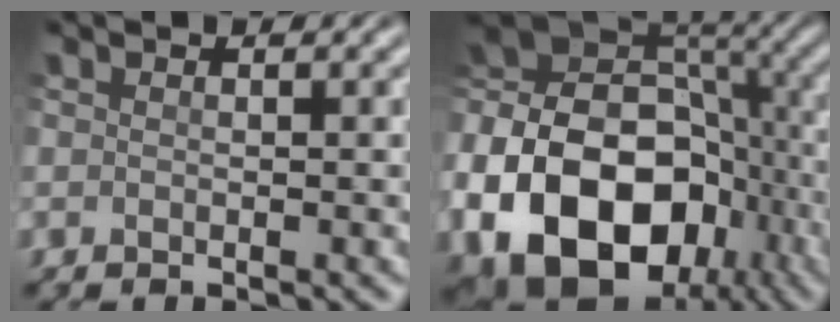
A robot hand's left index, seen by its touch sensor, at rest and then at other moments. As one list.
[{"total": 18.8, "force": [-6.5, 13.8, 11.1], "torque": [-0.218, -0.015, -0.110]}]